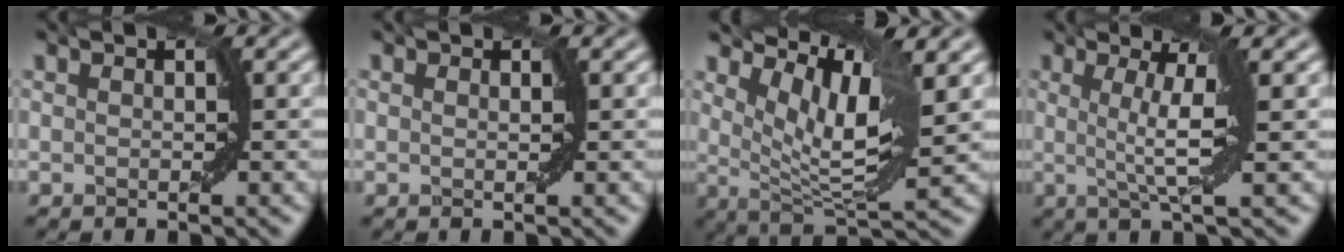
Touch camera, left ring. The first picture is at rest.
{"total": 0.6, "force": [0.4, 0.3, 0.3], "torque": [-0.003, 0.008, -0.007]}
{"total": 6.5, "force": [3.4, 1.6, 5.3], "torque": [-0.100, 0.006, 0.071]}
{"total": 4.1, "force": [0.0, 0.3, 4.1], "torque": [-0.078, 0.004, 0.008]}